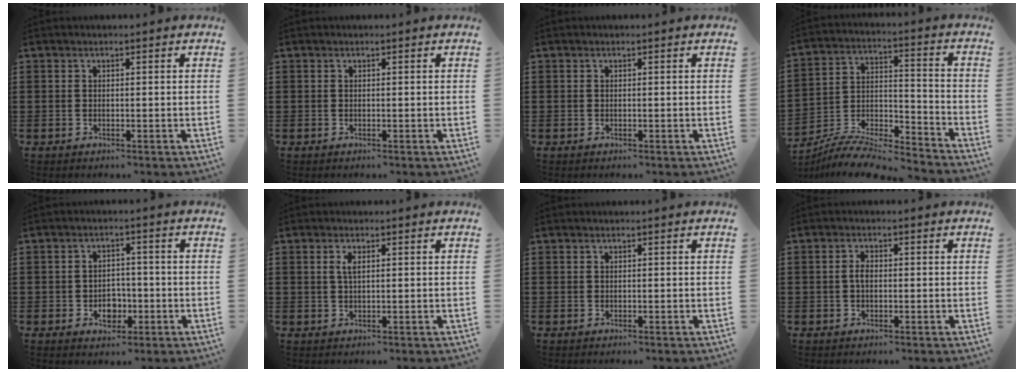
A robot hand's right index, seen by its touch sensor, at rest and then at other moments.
{"total": 0.0}
{"total": 0.0}
{"total": 8.5, "force": [-8.1, 1.2, 2.3], "torque": [-0.038, 0.012, -0.161]}
{"total": 3.6, "force": [-1.3, 2.7, 1.9], "torque": [-0.024, -0.004, -0.029]}
{"total": 1.9, "force": [0.5, 0.7, 1.7], "torque": [-0.036, 0.004, 0.008]}
{"total": 0.0}
{"total": 2.0, "force": [-0.2, 1.0, 1.7], "torque": [-0.041, 0.000, -0.006]}